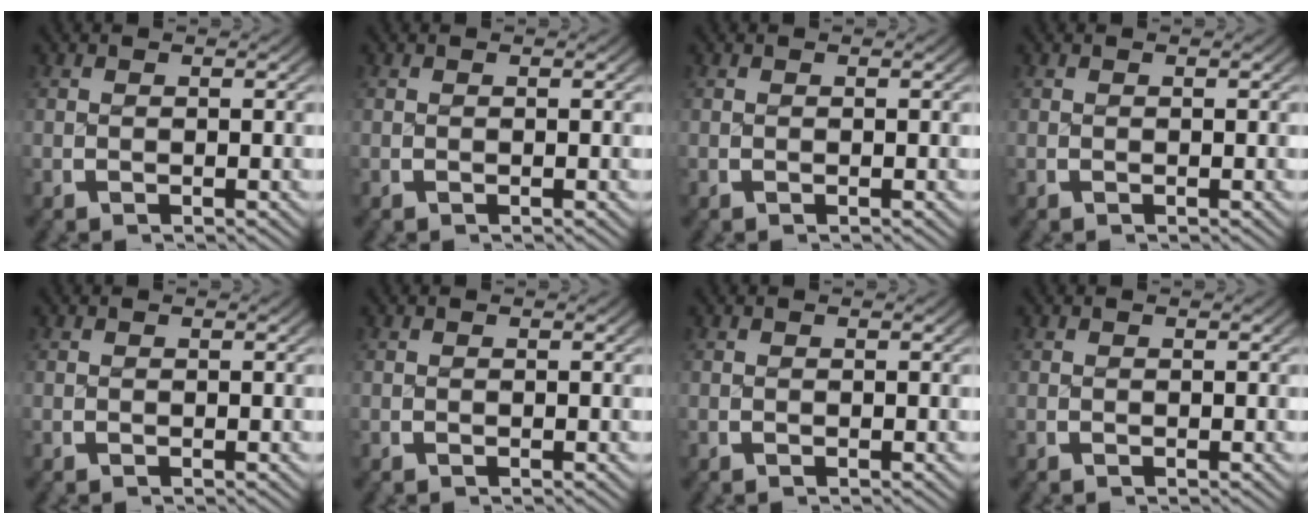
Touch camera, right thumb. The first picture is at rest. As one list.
[{"total": 0.0}, {"total": 0.0}, {"total": 0.0}, {"total": 0.0}, {"total": 0.0}, {"total": 0.0}, {"total": 0.0}]